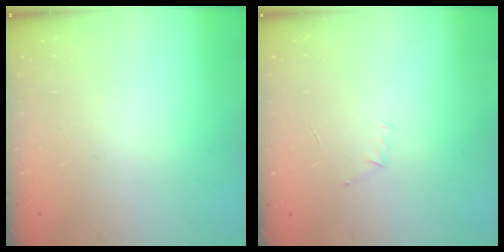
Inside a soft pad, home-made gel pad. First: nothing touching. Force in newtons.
{"total": 4.7, "press": 4.5, "slide": 1.3}